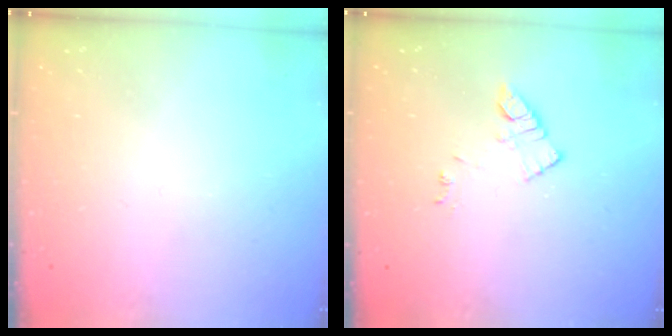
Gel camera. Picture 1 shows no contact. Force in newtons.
{"total": 8.3, "press": 8.3, "slide": 0.6}